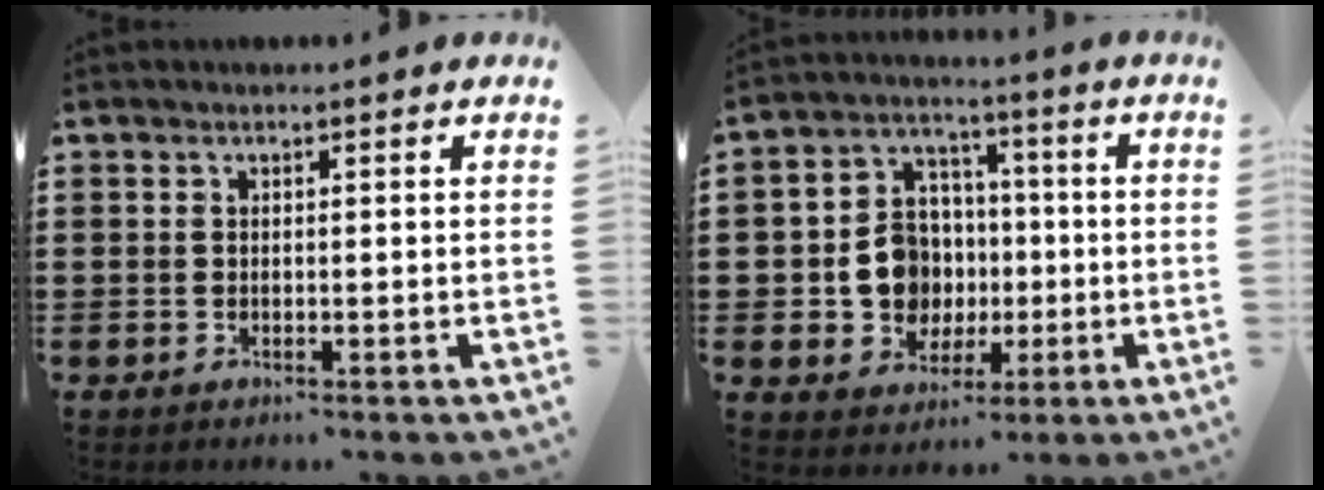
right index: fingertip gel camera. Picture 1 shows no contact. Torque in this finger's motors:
{"motor_torque": [1.06, -0.34, 0.58, 0.14]}